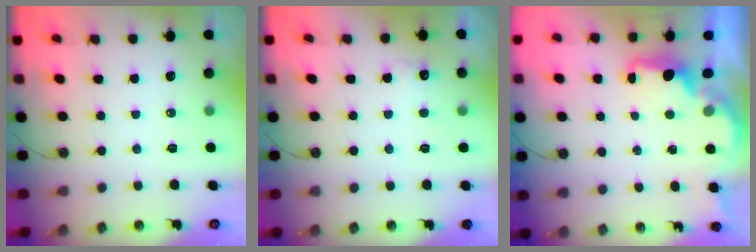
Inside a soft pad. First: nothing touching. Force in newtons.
{"total": 4.1, "press": 4.0, "slide": 1.1}
{"total": 1.9, "press": 1.7, "slide": 0.7}